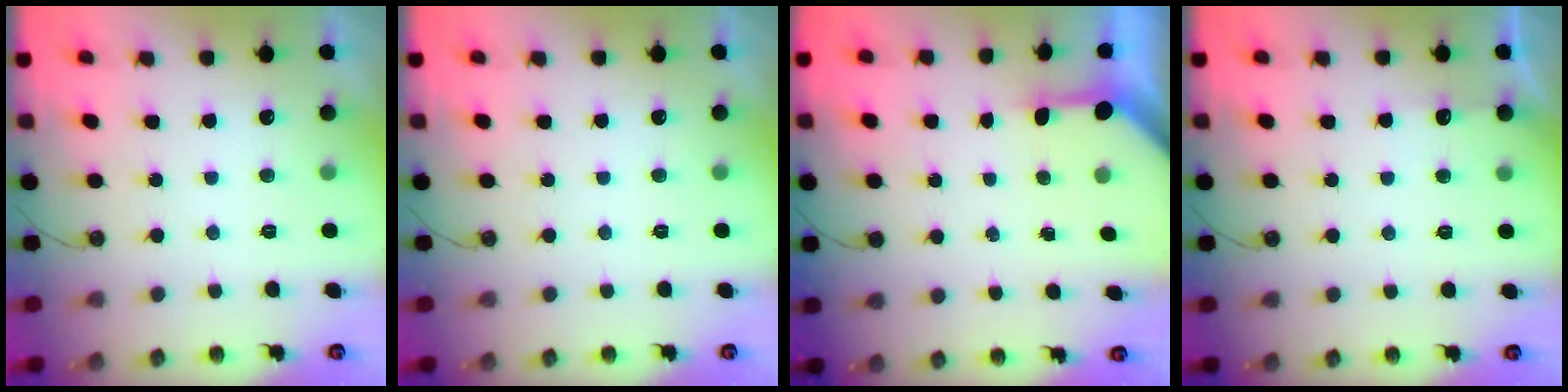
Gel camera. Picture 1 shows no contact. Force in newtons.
{"total": 0.0}
{"total": 3.2, "press": 3.2, "slide": 0.2}
{"total": 4.3, "press": 4.3, "slide": 0.7}